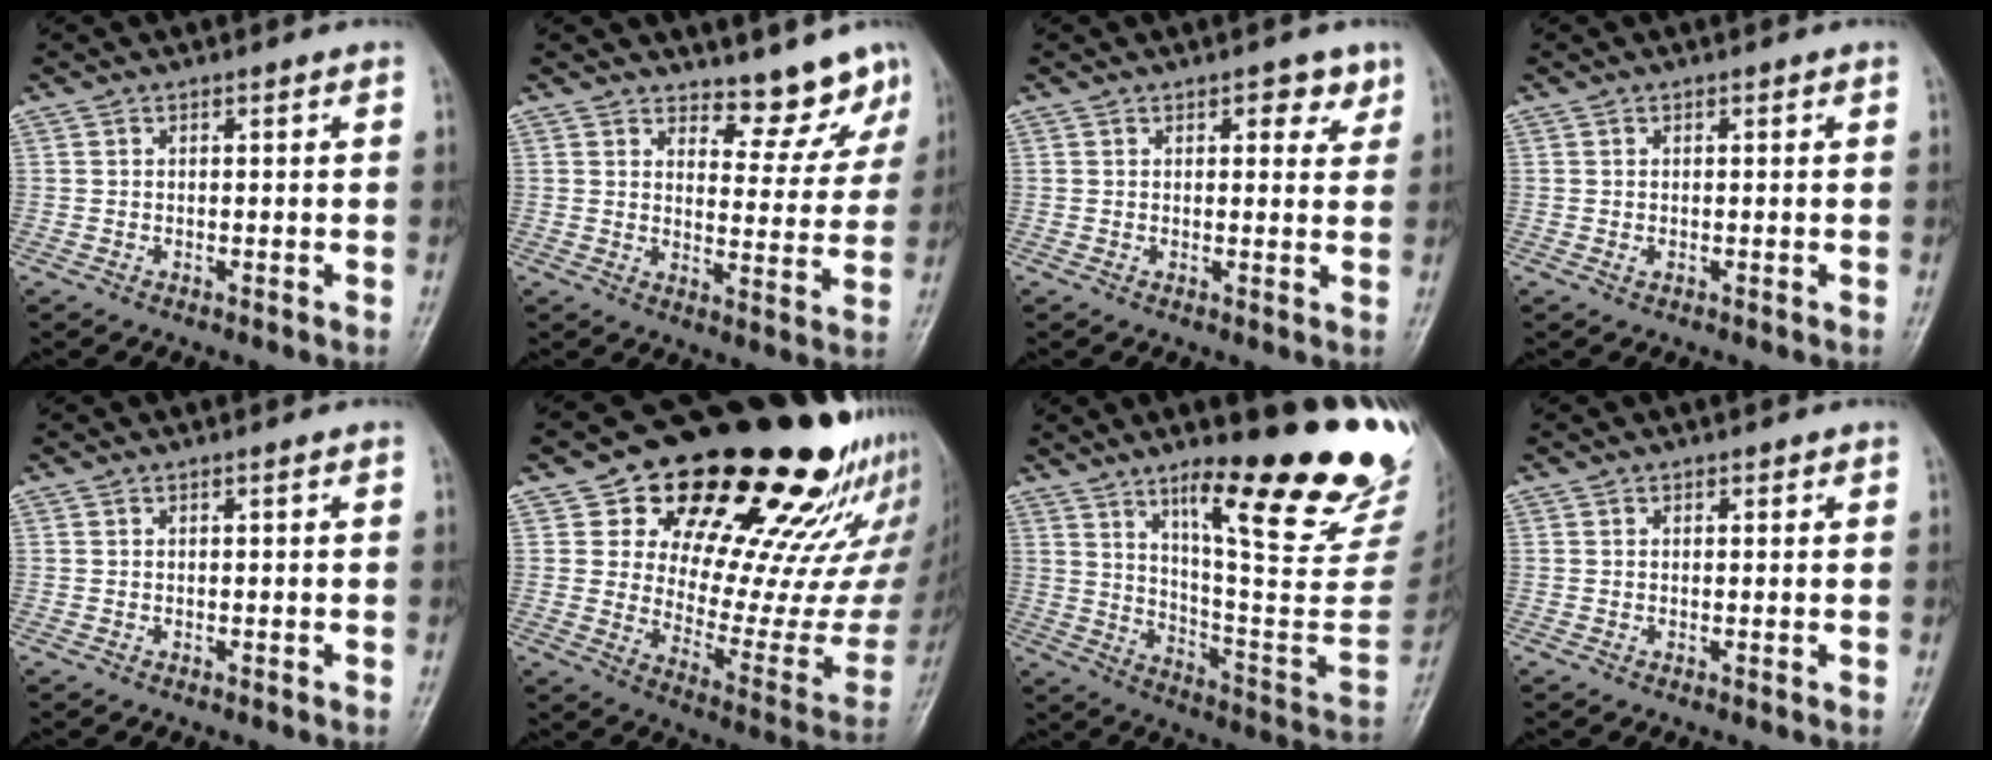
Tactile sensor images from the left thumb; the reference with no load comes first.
{"total": 7.8, "force": [7.0, 3.0, 1.8], "torque": [0.009, -0.065, 0.091]}
{"total": 3.7, "force": [2.1, 2.2, 2.2], "torque": [-0.002, -0.008, 0.022]}
{"total": 0.7, "force": [0.0, 0.6, 0.4], "torque": [-0.005, -0.001, -0.001]}
{"total": 0.0}
{"total": 29.2, "force": [18.9, 12.0, 18.8], "torque": [-0.225, -0.081, 0.271]}
{"total": 26.9, "force": [16.4, 4.6, 20.8], "torque": [-0.268, -0.086, 0.255]}
{"total": 0.6, "force": [0.4, 0.5, 0.2], "torque": [0.004, -0.001, 0.003]}